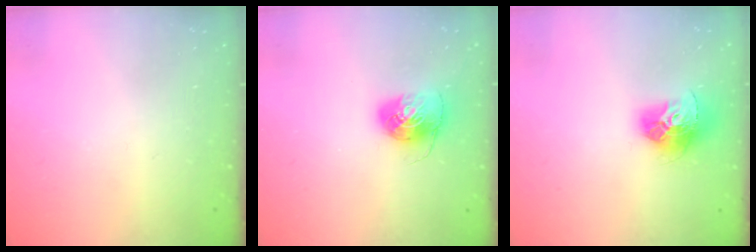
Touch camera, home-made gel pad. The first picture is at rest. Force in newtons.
{"total": 8.8, "press": 8.8, "slide": 0.3}
{"total": 14.5, "press": 14.4, "slide": 1.6}